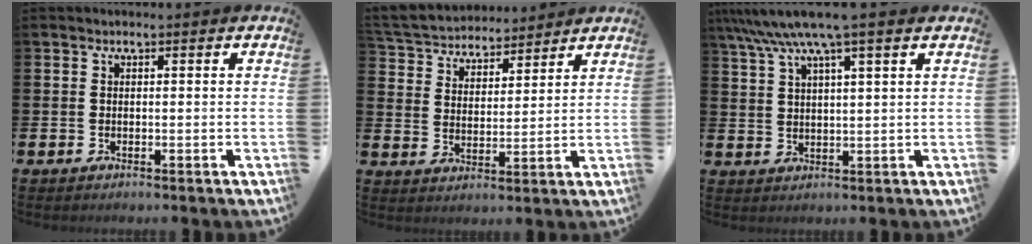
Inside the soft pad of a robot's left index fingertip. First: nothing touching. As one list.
[{"total": 5.1, "force": [4.9, 1.4, -0.2], "torque": [-0.020, -0.038, 0.085]}, {"total": 6.9, "force": [5.4, 0.3, 4.3], "torque": [-0.095, -0.014, 0.094]}]